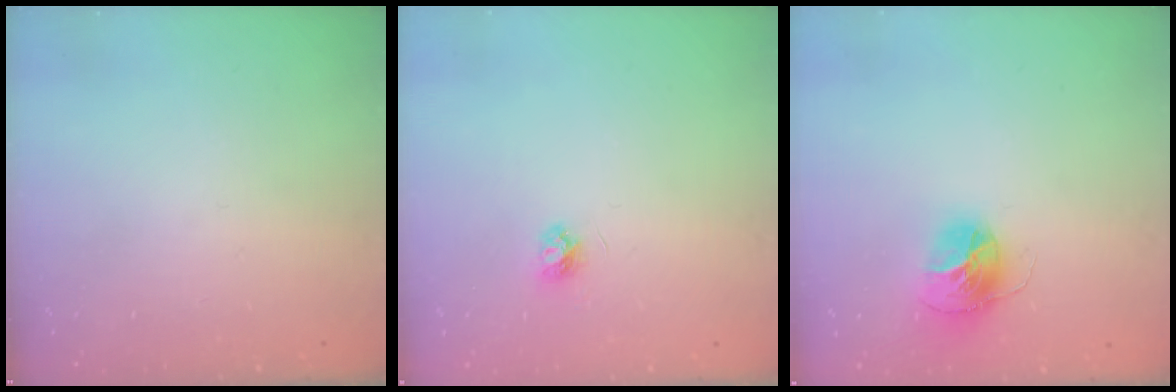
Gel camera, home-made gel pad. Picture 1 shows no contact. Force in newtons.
{"total": 3.9, "press": 3.9, "slide": 0.5}
{"total": 13.9, "press": 13.8, "slide": 1.4}